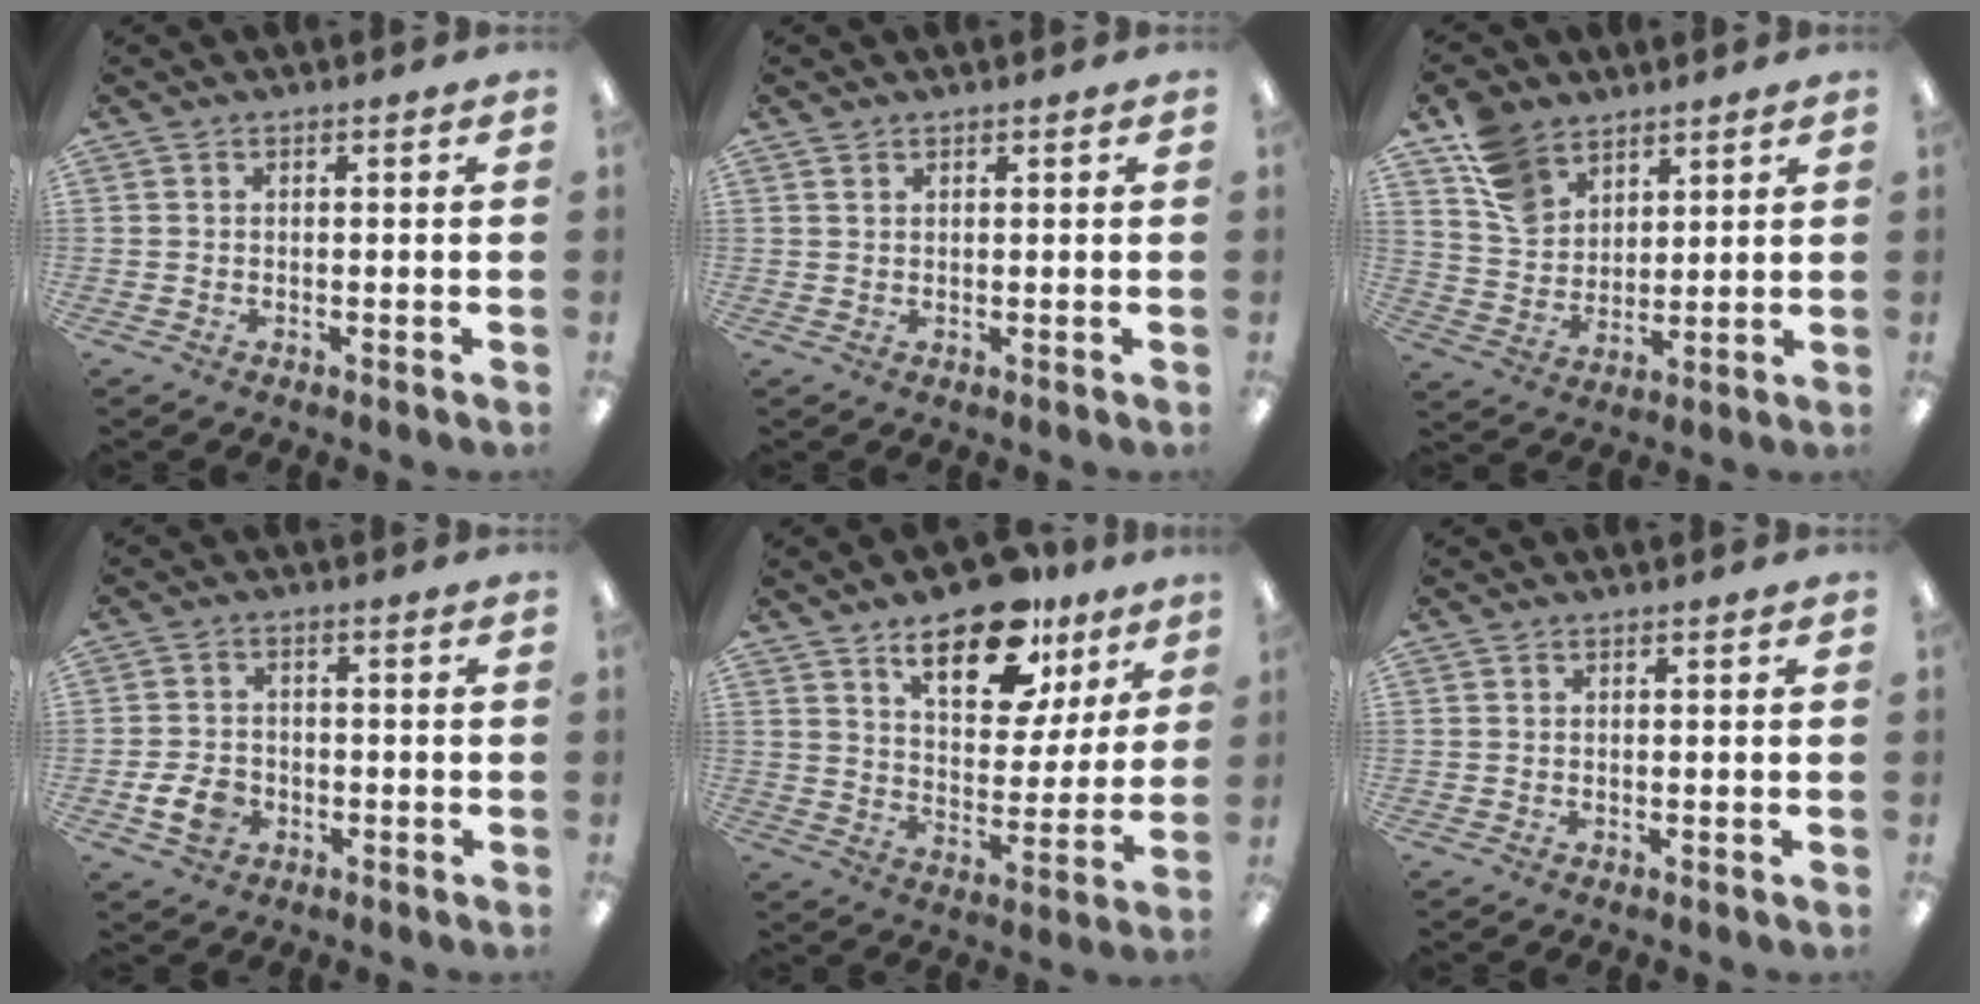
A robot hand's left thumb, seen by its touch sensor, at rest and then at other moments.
{"total": 1.1, "force": [0.8, 0.7, 0.3], "torque": [-0.007, 0.001, 0.016]}
{"total": 11.3, "force": [7.5, 7.7, 3.5], "torque": [-0.079, -0.029, 0.150]}
{"total": 6.2, "force": [-2.2, 4.6, 3.5], "torque": [-0.065, 0.006, -0.040]}
{"total": 17.9, "force": [11.8, 8.2, 10.6], "torque": [-0.148, -0.059, 0.198]}
{"total": 0.0}